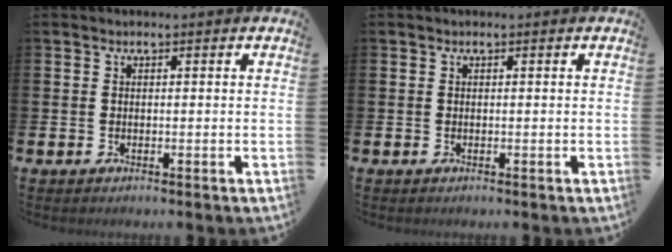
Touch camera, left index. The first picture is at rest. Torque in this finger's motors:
{"motor_torque": [0.00, 0.00, 0.00, 0.00]}